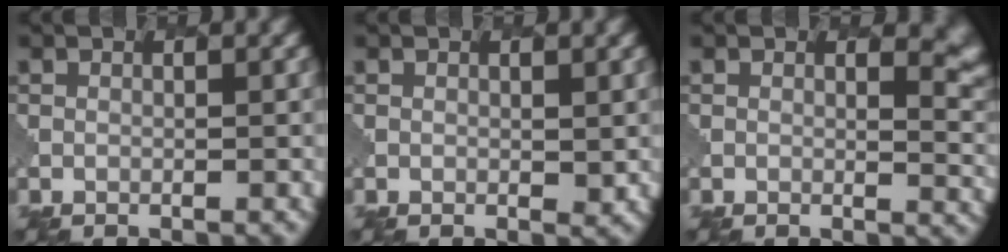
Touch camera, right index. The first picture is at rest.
{"total": 1.0, "force": [0.3, 0.6, 0.8], "torque": [-0.010, -0.005, 0.006]}
{"total": 3.9, "force": [1.5, 1.8, 3.1], "torque": [-0.023, -0.008, 0.020]}